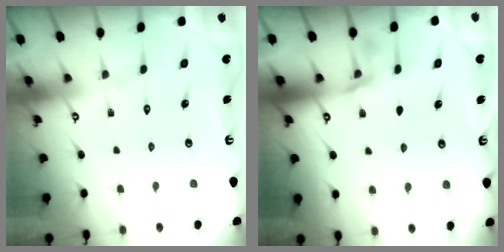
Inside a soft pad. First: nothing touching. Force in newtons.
{"total": 2.9, "press": 2.8, "slide": 1.0}